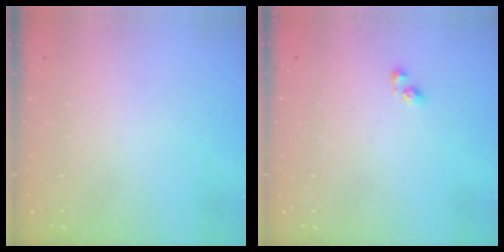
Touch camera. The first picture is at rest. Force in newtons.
{"total": 3.1, "press": 3.1, "slide": 0.2}